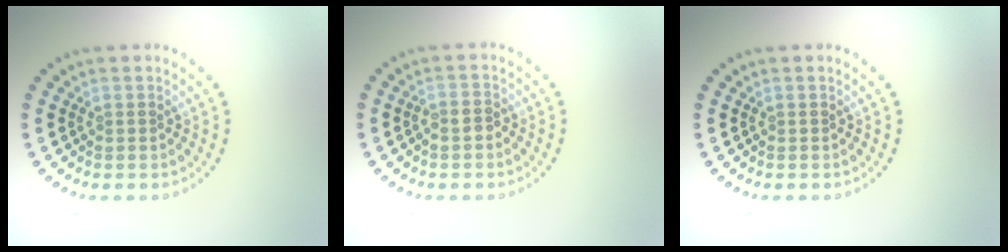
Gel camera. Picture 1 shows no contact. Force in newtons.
{"total": 1.1, "press": 0.9, "slide": 0.7}
{"total": 0.0}